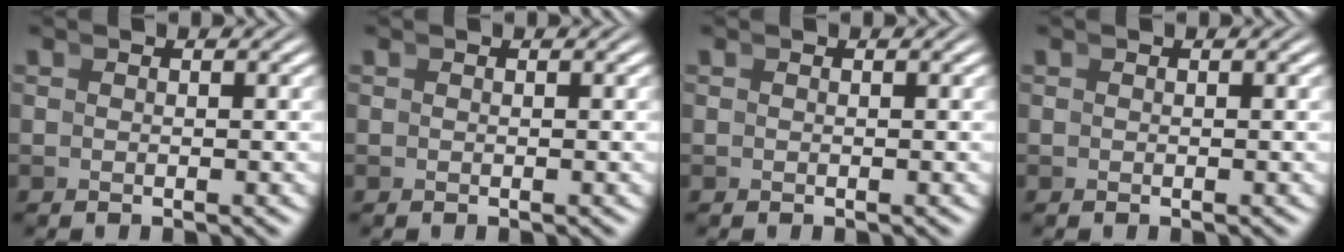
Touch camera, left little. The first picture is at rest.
{"total": 0.0}
{"total": 0.0}
{"total": 0.0}